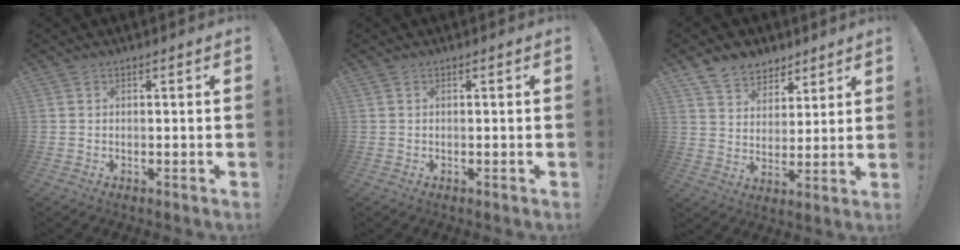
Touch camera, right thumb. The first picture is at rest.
{"total": 0.0}
{"total": 9.2, "force": [6.8, 6.0, 1.7], "torque": [-0.039, -0.045, 0.137]}